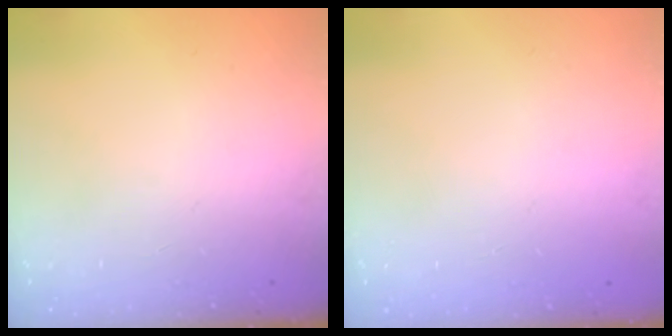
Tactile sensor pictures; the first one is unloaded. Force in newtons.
{"total": 0.0}